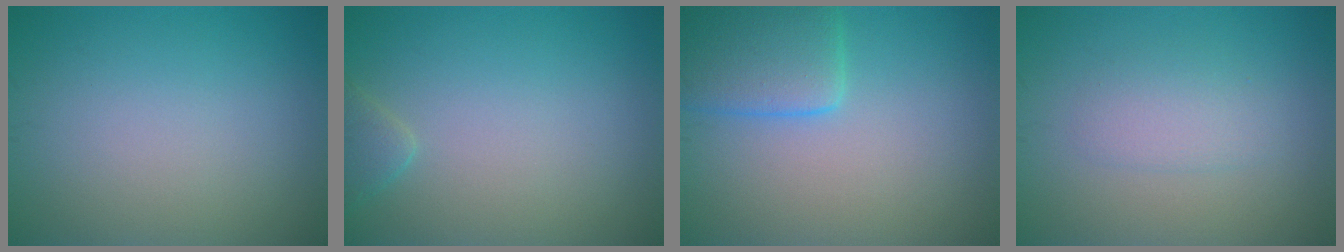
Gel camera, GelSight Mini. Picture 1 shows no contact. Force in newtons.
{"total": 1.4, "press": 1.4, "slide": 0.1}
{"total": 4.7, "press": 4.7, "slide": 0.3}
{"total": 2.0, "press": 2.0, "slide": 0.1}